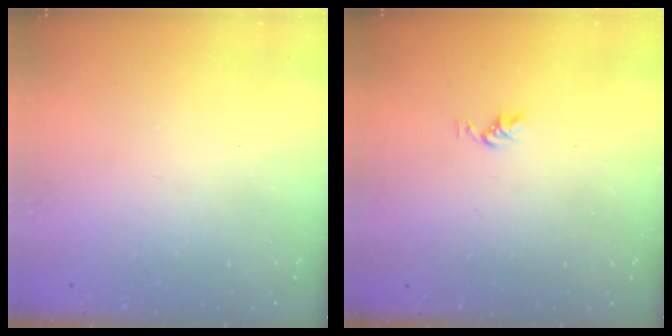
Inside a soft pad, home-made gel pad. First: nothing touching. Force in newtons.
{"total": 2.4, "press": 2.4, "slide": 0.4}